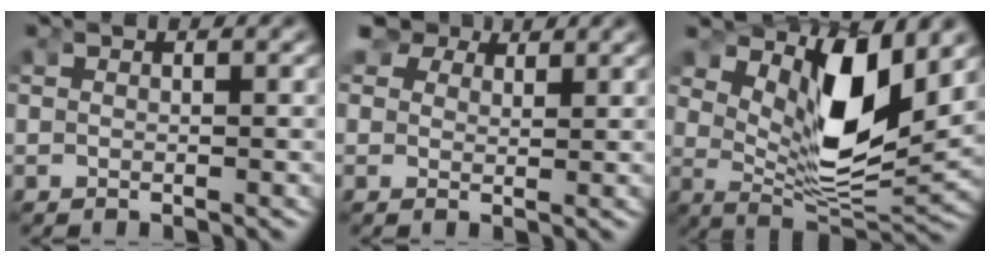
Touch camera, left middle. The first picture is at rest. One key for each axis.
{"total": 4.9, "fx": 3.6, "fy": 2.4, "fz": 2.2, "tx": -0.036, "ty": 0.002, "tz": 0.057}
{"total": 8.7, "fx": 3.6, "fy": 3.0, "fz": 7.3, "tx": -0.131, "ty": -0.015, "tz": 0.066}